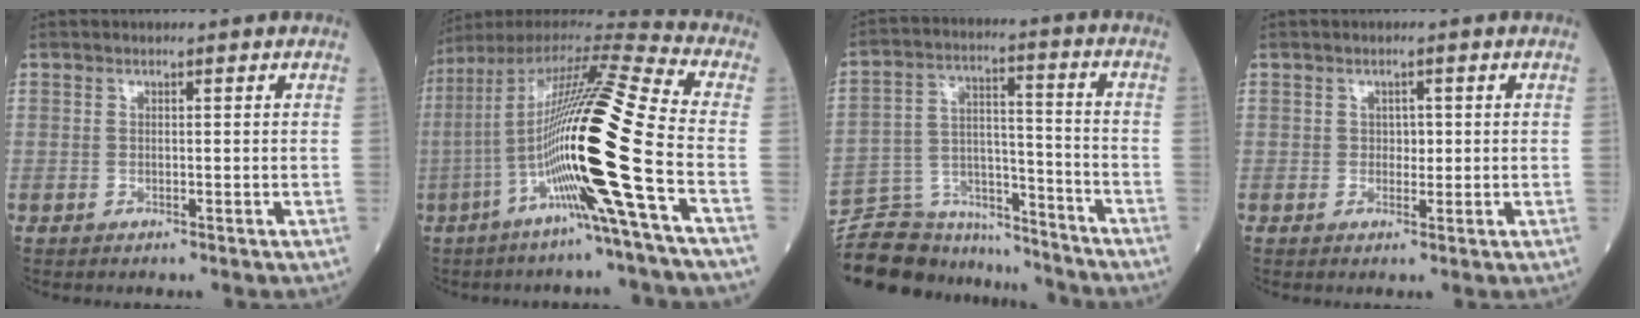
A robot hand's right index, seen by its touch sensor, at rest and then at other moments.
{"total": 22.2, "force": [-5.1, -1.0, 21.6], "torque": [-0.422, -0.013, -0.112]}
{"total": 15.3, "force": [-14.5, 4.5, 1.6], "torque": [-0.032, 0.053, -0.234]}
{"total": 1.4, "force": [0.1, 1.0, 0.9], "torque": [-0.008, 0.001, 0.002]}